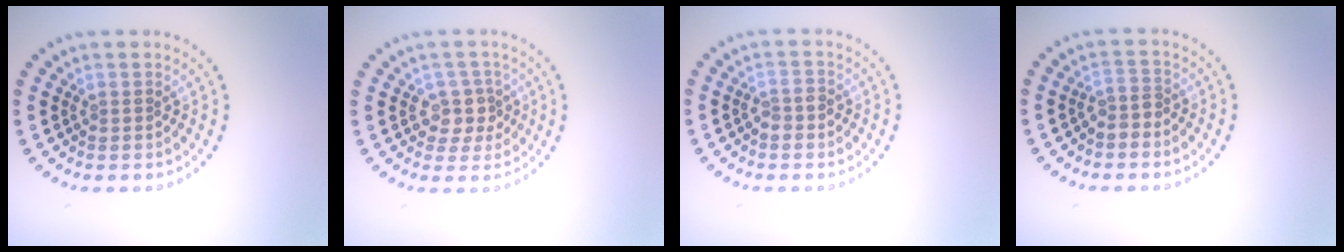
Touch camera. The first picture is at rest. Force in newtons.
{"total": 2.4, "press": 2.1, "slide": 1.2}
{"total": 1.4, "press": 1.2, "slide": 0.6}
{"total": 1.6, "press": 1.2, "slide": 1.1}